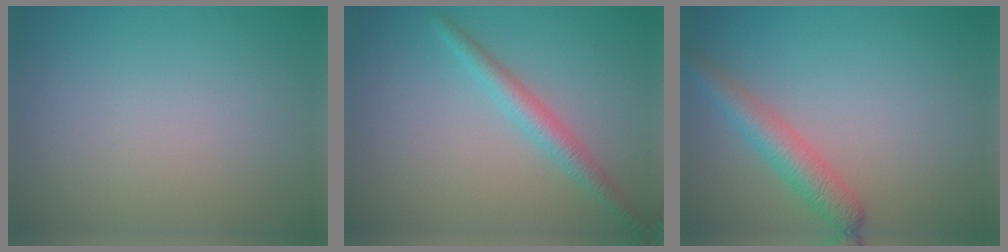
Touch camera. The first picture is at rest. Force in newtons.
{"total": 2.5, "press": 2.5, "slide": 0.1}
{"total": 3.3, "press": 3.3, "slide": 0.1}